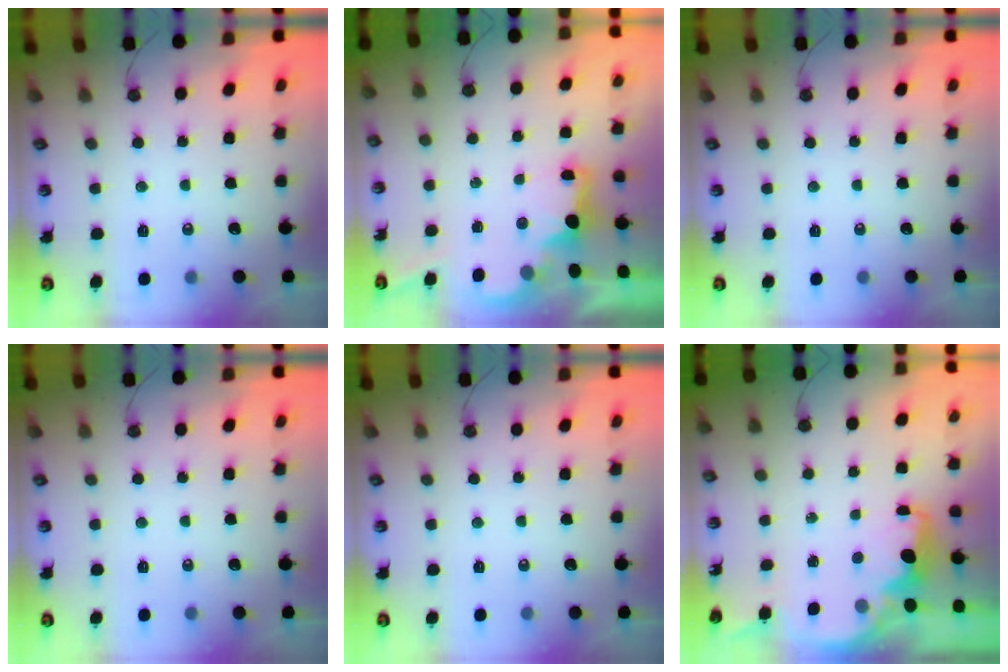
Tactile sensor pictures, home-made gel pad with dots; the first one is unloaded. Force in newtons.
{"total": 2.3, "press": 2.2, "slide": 0.8}
{"total": 0.0}
{"total": 0.0}
{"total": 0.0}
{"total": 2.4, "press": 2.3, "slide": 0.8}